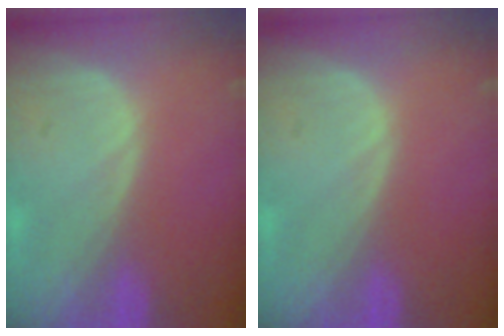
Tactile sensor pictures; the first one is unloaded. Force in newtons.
{"total": 0.0}